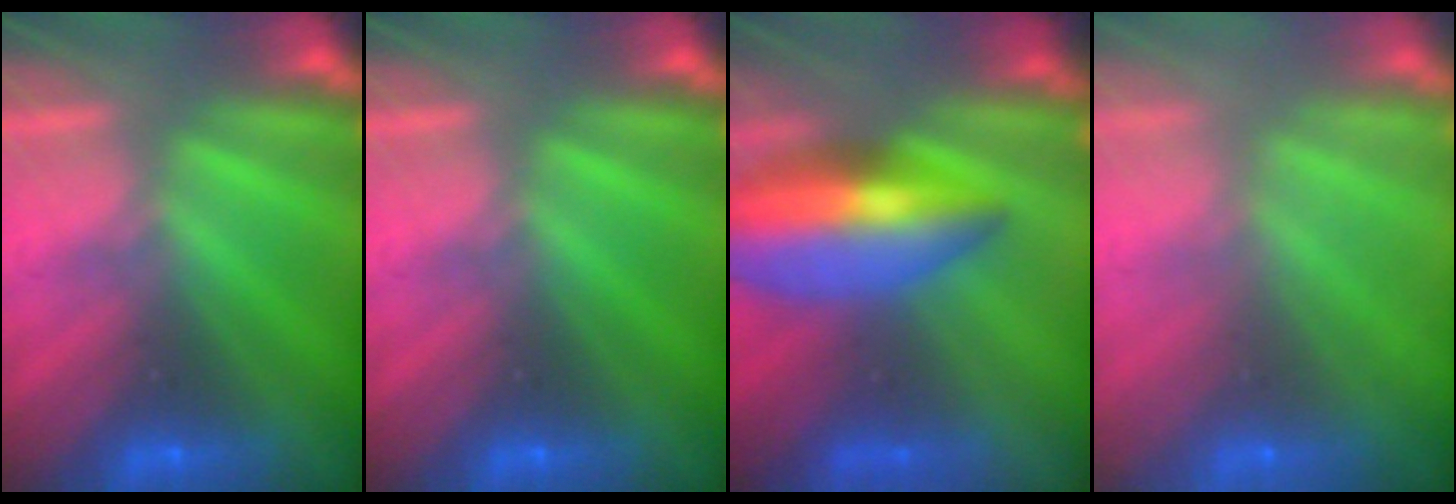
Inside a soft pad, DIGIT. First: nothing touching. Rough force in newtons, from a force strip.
{"total": 0.0}
{"total": 5.8}
{"total": 9.2}